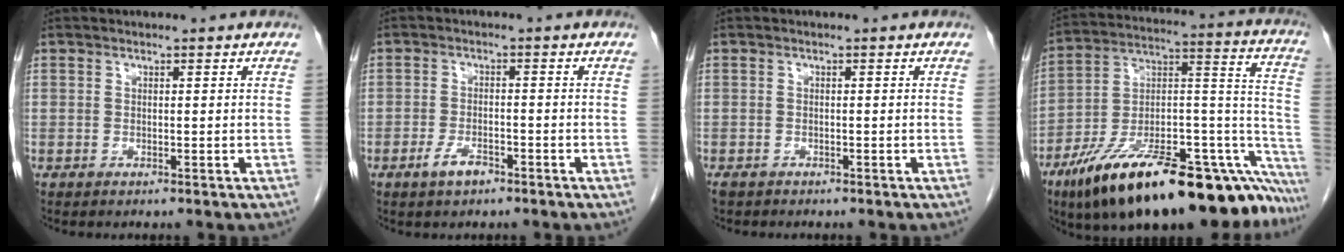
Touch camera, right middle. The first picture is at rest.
{"total": 3.2, "force": [-2.1, 1.2, 2.1], "torque": [-0.044, 0.002, -0.038]}
{"total": 1.3, "force": [-1.1, 0.6, 0.2], "torque": [-0.012, -0.001, -0.018]}
{"total": 33.2, "force": [-24.8, 8.0, 20.7], "torque": [-0.219, 0.014, -0.365]}